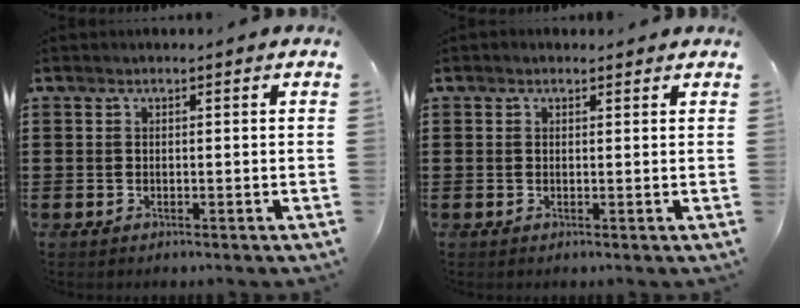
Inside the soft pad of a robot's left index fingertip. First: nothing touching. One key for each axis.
{"total": 0.5, "fx": 0.3, "fy": 0.4, "fz": 0.1, "tx": -0.003, "ty": 0.003, "tz": 0.006}